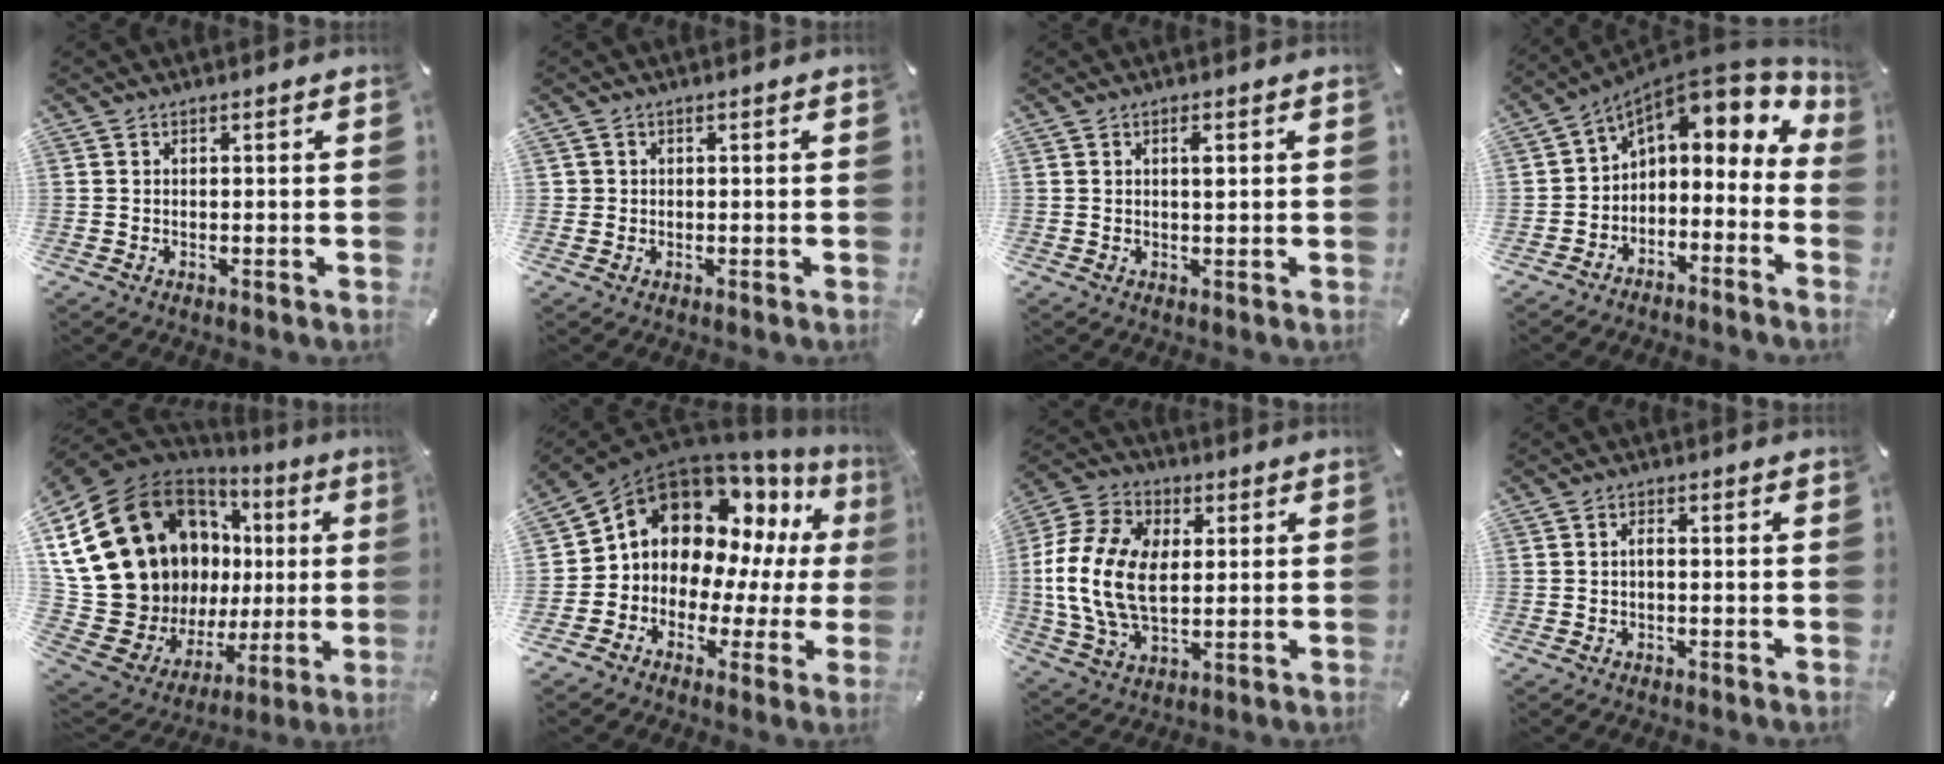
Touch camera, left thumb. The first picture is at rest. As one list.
[{"total": 1.2, "force": [0.1, 1.2, 0.0], "torque": [0.000, 0.004, -0.001]}, {"total": 1.8, "force": [0.5, 0.4, 1.7], "torque": [-0.026, -0.001, 0.005]}, {"total": 7.6, "force": [4.2, 4.7, 4.2], "torque": [-0.064, -0.041, 0.071]}, {"total": 29.7, "force": [6.5, 20.6, 20.4], "torque": [-0.358, -0.075, 0.171]}, {"total": 13.1, "force": [6.5, 10.3, 5.0], "torque": [-0.097, -0.070, 0.120]}, {"total": 16.8, "force": [0.7, 11.9, 11.9], "torque": [-0.276, 0.010, 0.013]}, {"total": 1.3, "force": [-0.4, 0.3, 1.2], "torque": [-0.023, 0.002, -0.009]}]